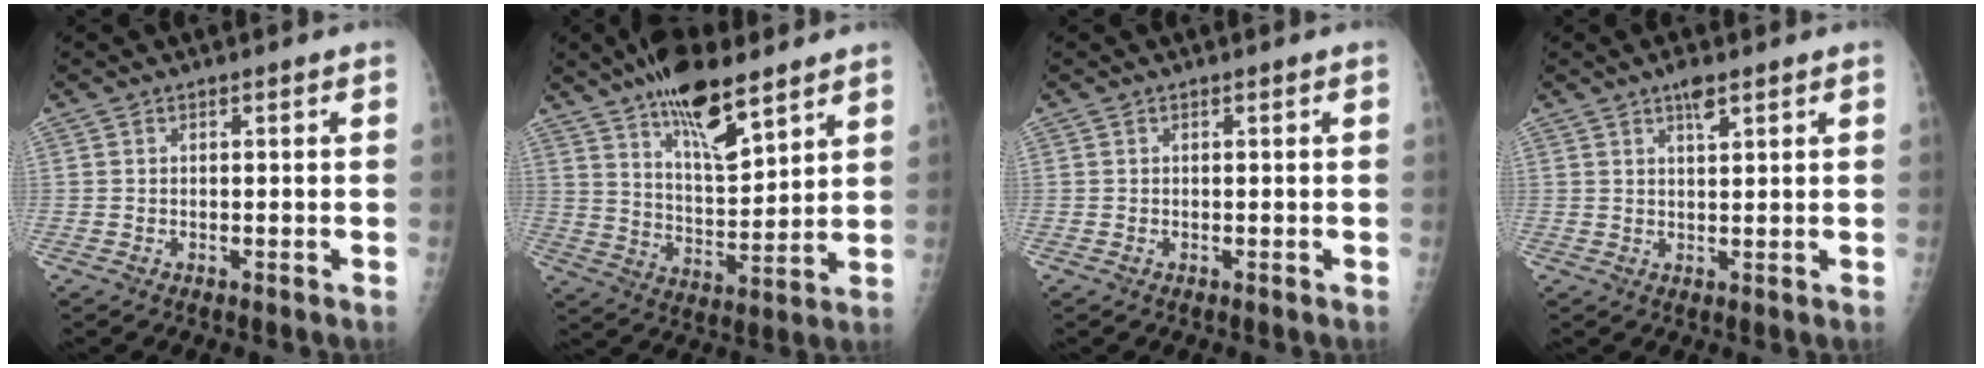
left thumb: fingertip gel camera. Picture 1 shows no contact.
{"total": 15.0, "force": [10.1, 5.0, 9.8], "torque": [-0.143, -0.056, 0.181]}
{"total": 0.0}
{"total": 3.1, "force": [2.0, 0.9, 2.2], "torque": [-0.033, -0.006, 0.034]}